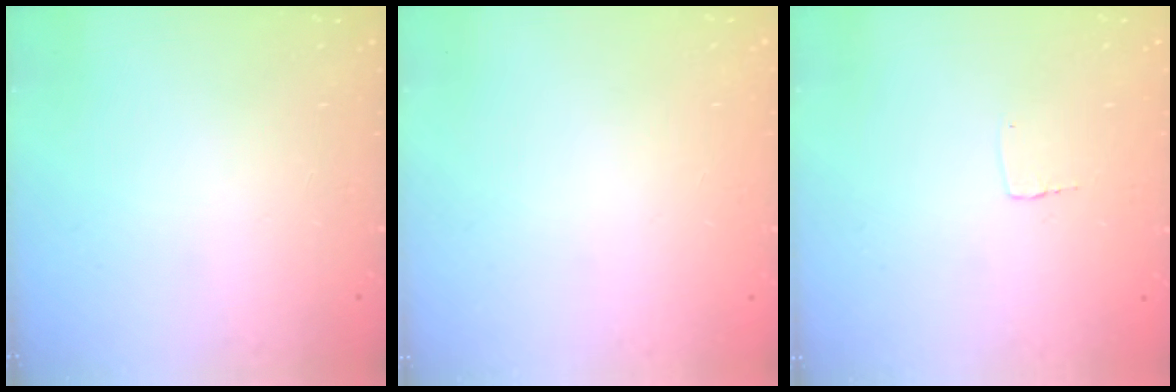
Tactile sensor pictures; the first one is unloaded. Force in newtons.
{"total": 0.0}
{"total": 2.3, "press": 2.3, "slide": 0.1}